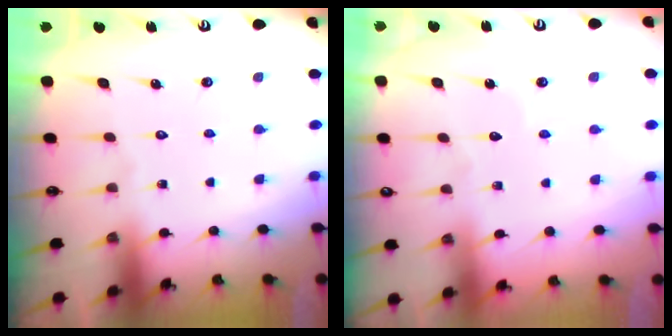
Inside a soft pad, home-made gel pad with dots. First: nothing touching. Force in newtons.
{"total": 2.6, "press": 2.6, "slide": 0.3}